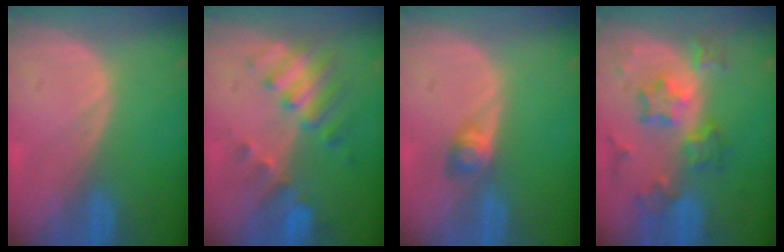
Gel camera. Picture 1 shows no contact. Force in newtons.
{"total": 7.7, "press": 6.7, "slide": 3.6}
{"total": 2.8, "press": 2.5, "slide": 1.2}
{"total": 8.6, "press": 7.6, "slide": 4.1}